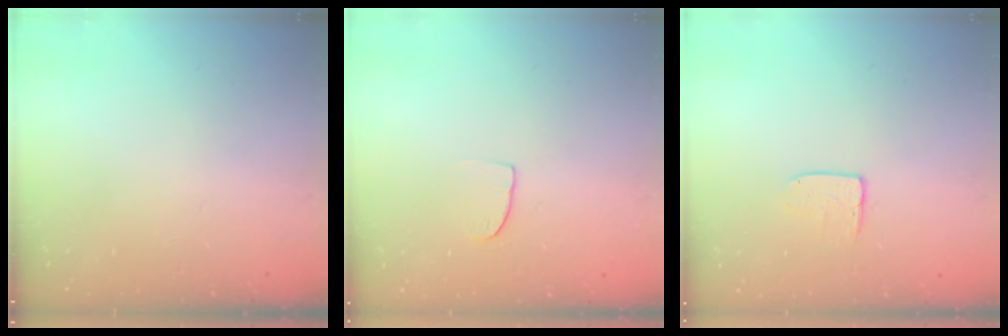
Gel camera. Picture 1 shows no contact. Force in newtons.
{"total": 4.8, "press": 4.8, "slide": 0.4}
{"total": 6.8, "press": 6.8, "slide": 0.5}